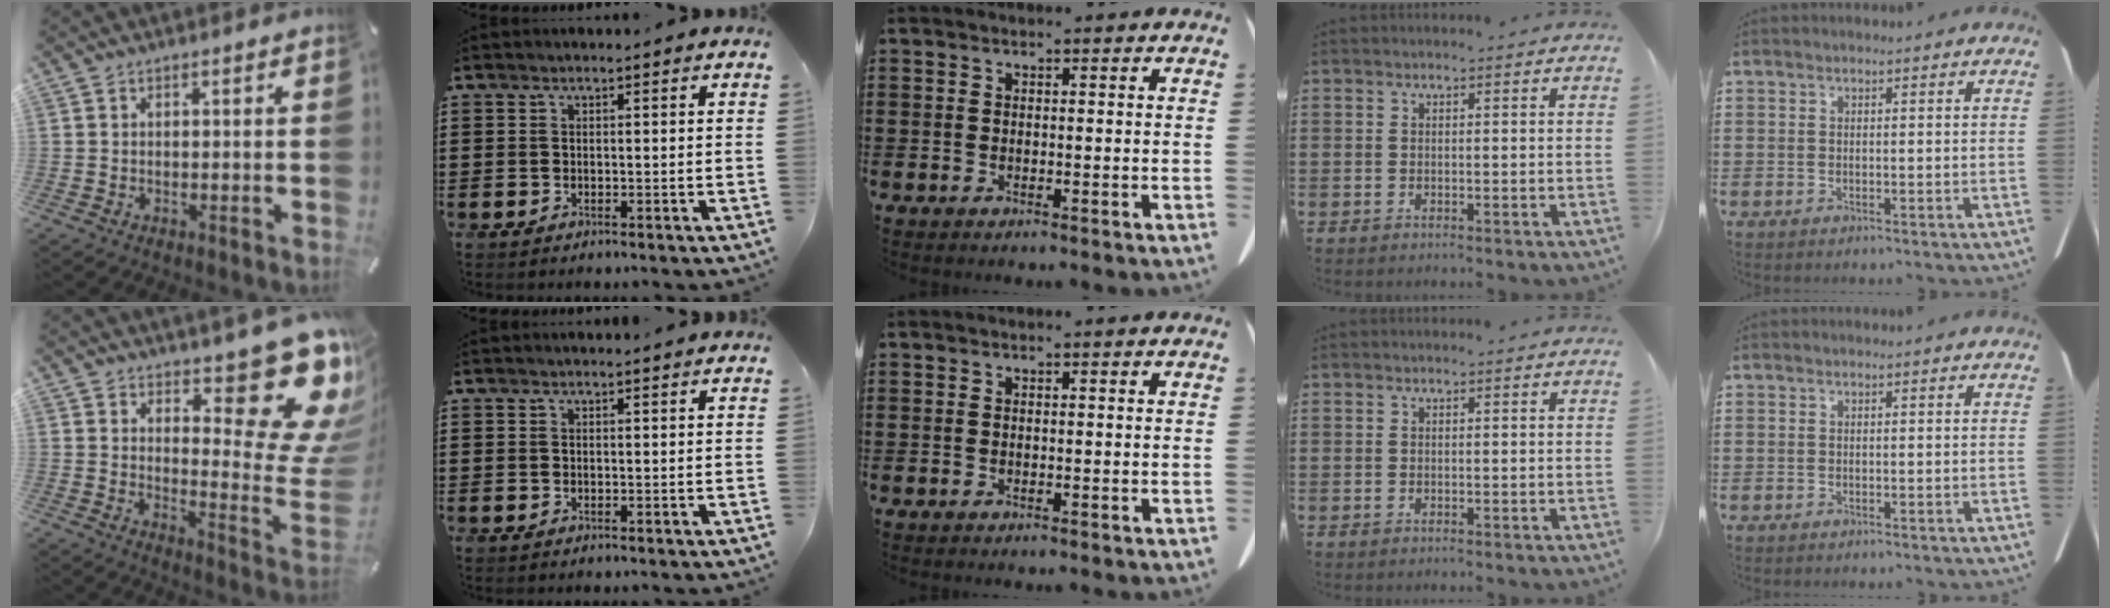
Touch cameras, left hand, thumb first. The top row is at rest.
{"thumb": {"total": 20.5, "force": [12.1, 9.1, 13.8], "torque": [-0.138, -0.114, 0.201]}, "index": {"total": 0.5, "force": [0.5, -0.1, 0.2], "torque": [-0.004, -0.001, 0.010]}}